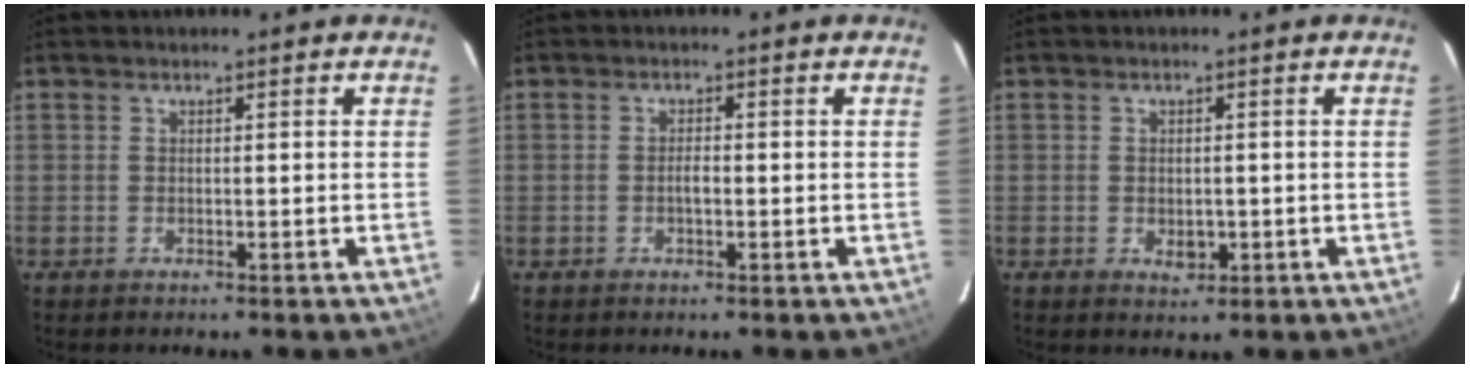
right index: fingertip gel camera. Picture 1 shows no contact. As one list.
[{"total": 1.5, "force": [-0.5, 0.6, 1.3], "torque": [-0.024, 0.001, -0.009]}, {"total": 2.8, "force": [-0.7, 2.0, 1.8], "torque": [-0.029, -0.003, -0.007]}]